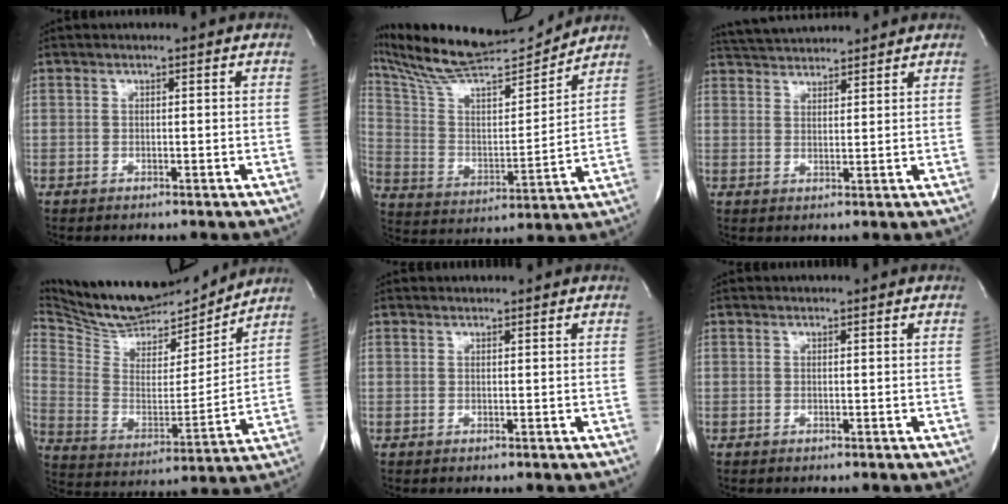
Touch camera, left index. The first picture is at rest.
{"total": 19.2, "force": [18.0, 1.1, 6.7], "torque": [-0.135, -0.001, 0.307]}
{"total": 7.9, "force": [7.6, 0.6, 1.8], "torque": [-0.041, 0.033, 0.126]}
{"total": 19.4, "force": [18.1, 4.4, 5.4], "torque": [-0.103, -0.015, 0.301]}
{"total": 0.8, "force": [0.8, 0.1, 0.0], "torque": [-0.005, 0.008, 0.014]}
{"total": 0.0}